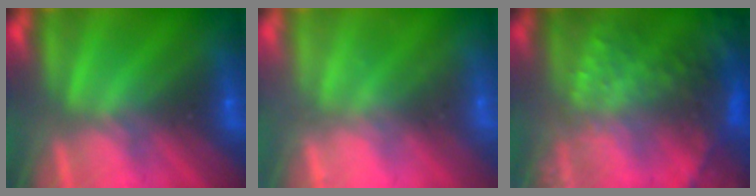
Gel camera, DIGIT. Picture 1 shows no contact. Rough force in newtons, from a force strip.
{"total": 2.2}
{"total": 9.3}